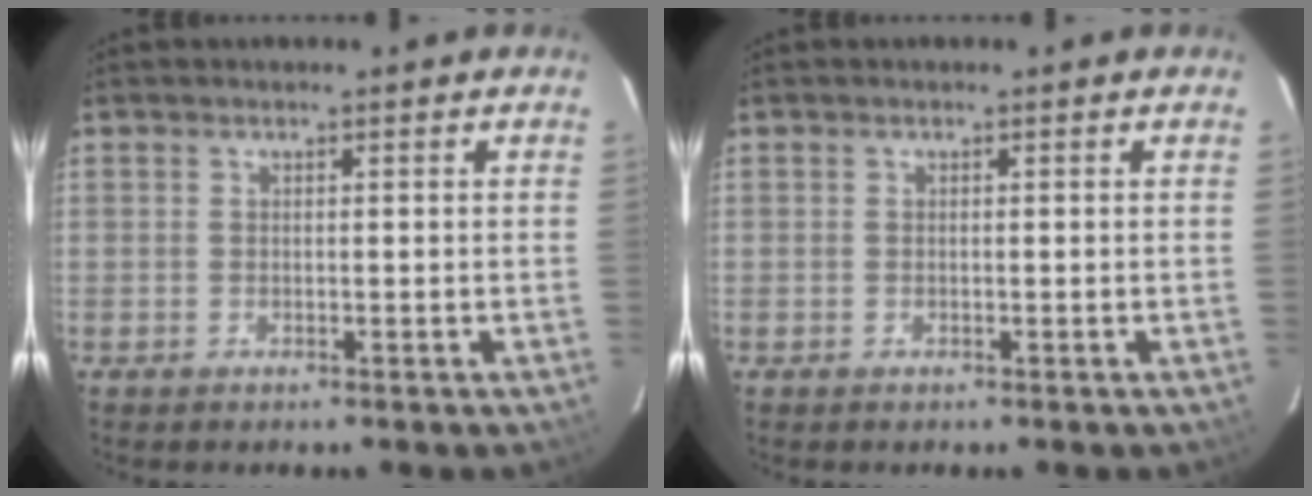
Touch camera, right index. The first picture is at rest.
{"total": 0.0}